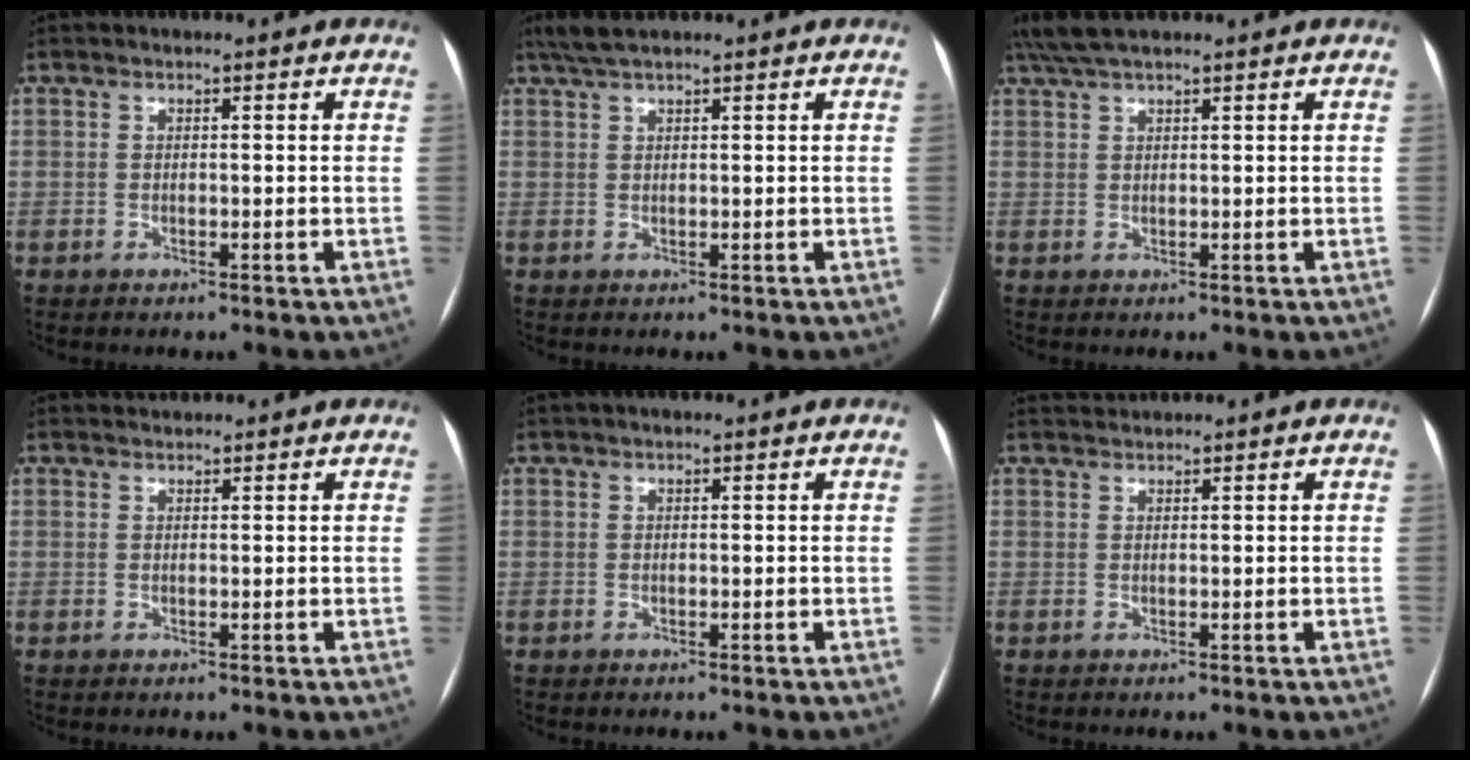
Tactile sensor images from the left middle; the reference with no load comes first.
{"total": 3.9, "force": [3.2, 0.3, 2.2], "torque": [-0.045, 0.021, 0.065]}
{"total": 5.5, "force": [4.6, 0.7, 3.0], "torque": [-0.058, 0.035, 0.087]}
{"total": 1.6, "force": [1.5, 0.2, 0.0], "torque": [-0.005, 0.020, 0.030]}
{"total": 2.0, "force": [1.7, 0.4, 1.1], "torque": [-0.015, 0.032, 0.028]}
{"total": 1.7, "force": [1.6, -0.1, -0.2], "torque": [-0.003, 0.016, 0.038]}